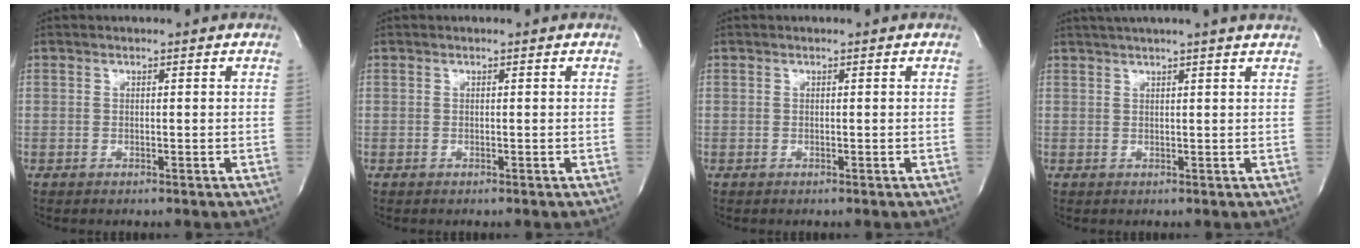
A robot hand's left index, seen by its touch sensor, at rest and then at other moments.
{"total": 0.0}
{"total": 0.0}
{"total": 9.0, "force": [7.7, -0.8, 4.5], "torque": [-0.070, 0.026, 0.089]}